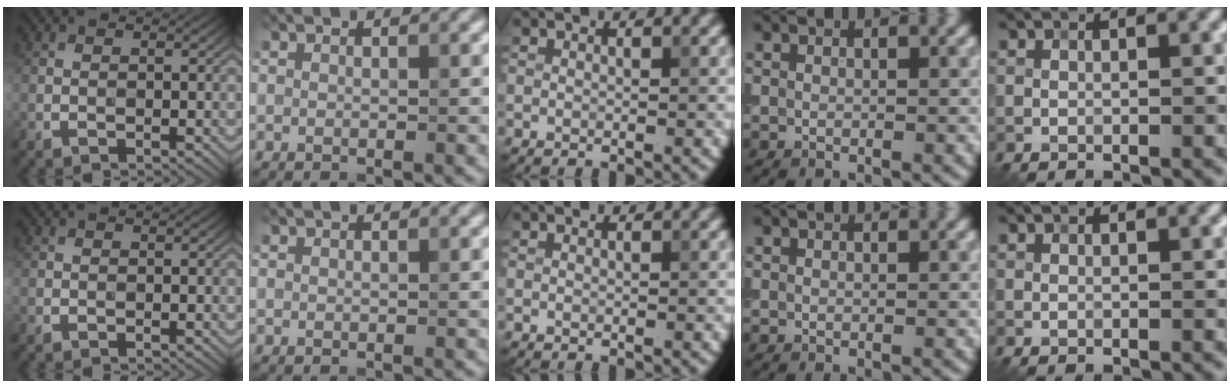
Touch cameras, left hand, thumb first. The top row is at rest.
{}